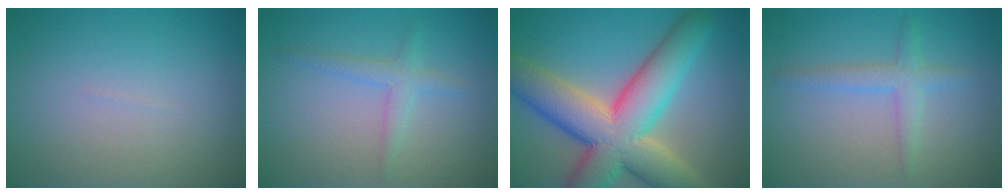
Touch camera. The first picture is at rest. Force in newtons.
{"total": 2.0, "press": 2.0, "slide": 0.0}
{"total": 12.6, "press": 12.6, "slide": 0.9}
{"total": 2.3, "press": 2.3, "slide": 0.1}